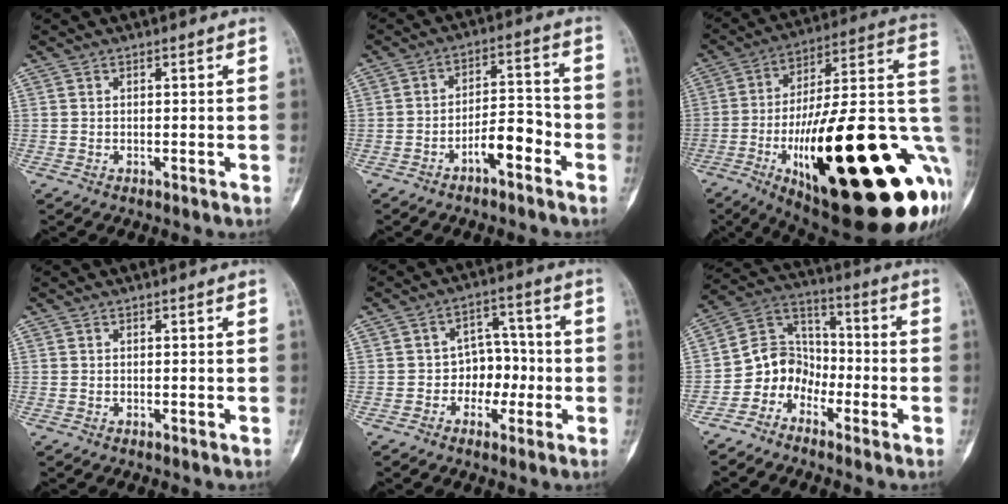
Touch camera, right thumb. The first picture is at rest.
{"total": 7.2, "force": [-3.6, 2.9, 5.5], "torque": [-0.074, 0.042, -0.063]}
{"total": 41.4, "force": [-10.9, 12.7, 37.8], "torque": [-0.466, 0.033, -0.161]}
{"total": 0.0}
{"total": 7.0, "force": [-1.6, 5.5, 3.9], "torque": [-0.011, 0.035, -0.036]}
{"total": 8.7, "force": [-4.7, 7.0, 2.0], "torque": [-0.005, 0.077, -0.102]}